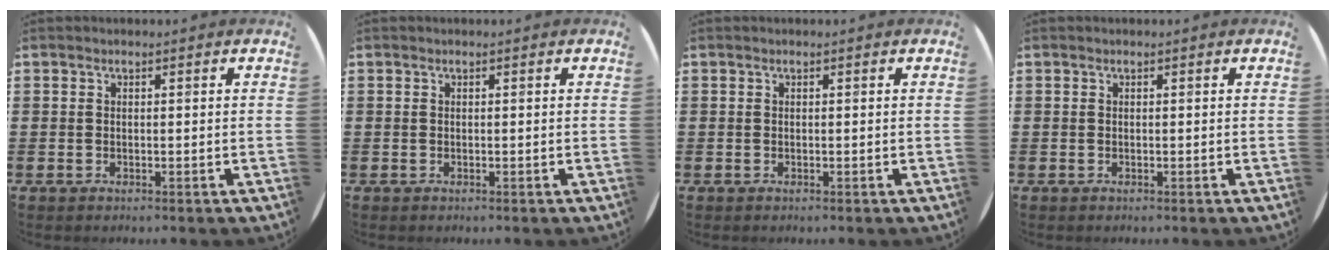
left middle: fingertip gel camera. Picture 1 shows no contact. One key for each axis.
{"total": 0.0}
{"total": 0.0}
{"total": 0.0}